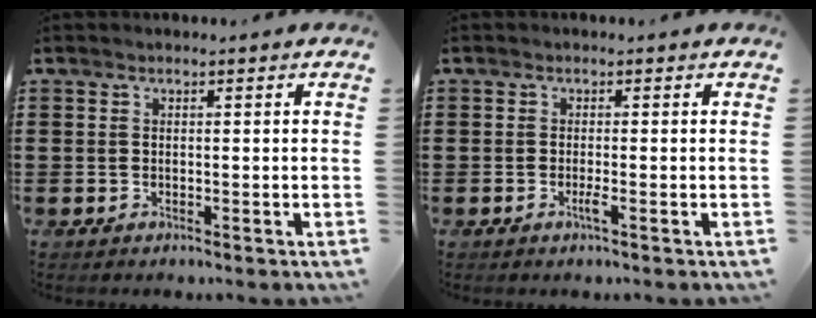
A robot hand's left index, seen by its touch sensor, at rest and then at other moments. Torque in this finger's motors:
{"motor_torque": [0.03, 0.00, 0.00, 0.03]}